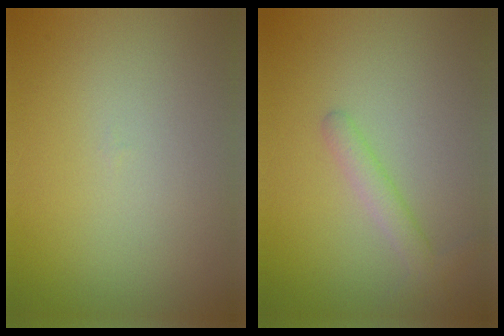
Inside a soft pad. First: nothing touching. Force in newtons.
{"total": 1.9, "press": 1.9, "slide": 0.0}